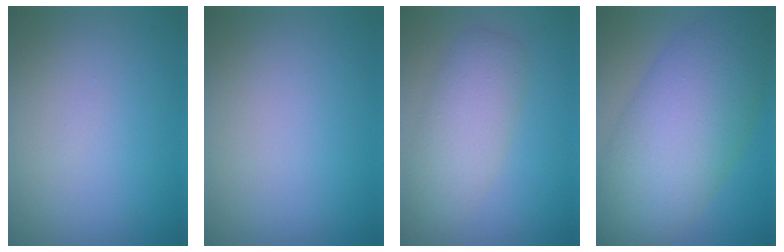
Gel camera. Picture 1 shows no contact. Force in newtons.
{"total": 0.0}
{"total": 4.1, "press": 4.1, "slide": 0.4}
{"total": 11.0, "press": 11.0, "slide": 0.4}